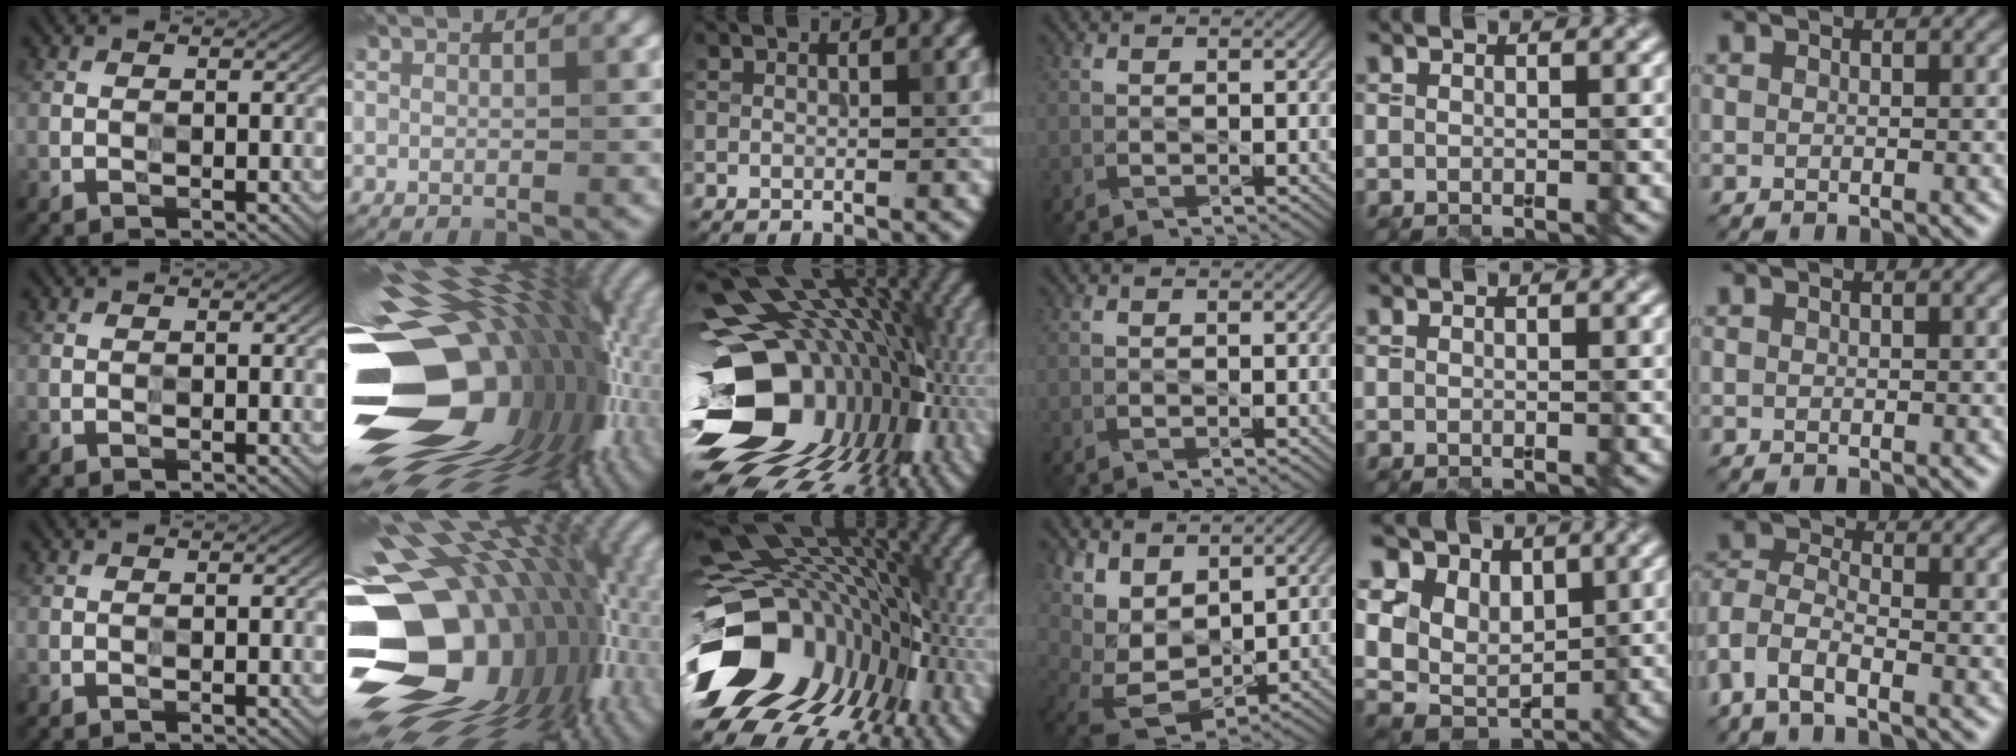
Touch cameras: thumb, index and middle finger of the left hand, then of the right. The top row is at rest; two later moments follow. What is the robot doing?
{"motion": "wipe", "object": "paper plate"}